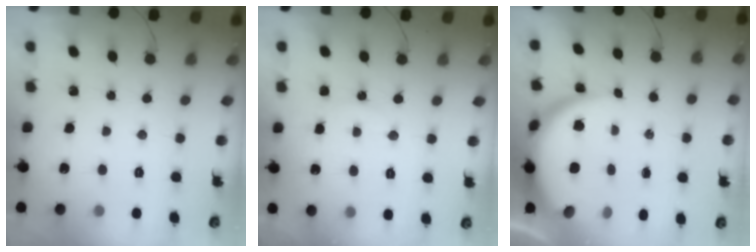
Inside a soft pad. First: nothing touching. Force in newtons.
{"total": 6.0, "press": 5.7, "slide": 1.9}
{"total": 10.8, "press": 10.7, "slide": 1.1}